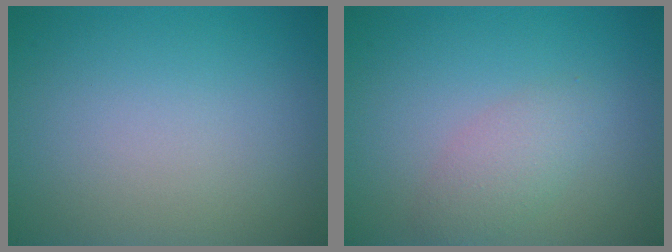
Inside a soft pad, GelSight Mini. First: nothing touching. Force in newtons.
{"total": 2.2, "press": 2.2, "slide": 0.1}